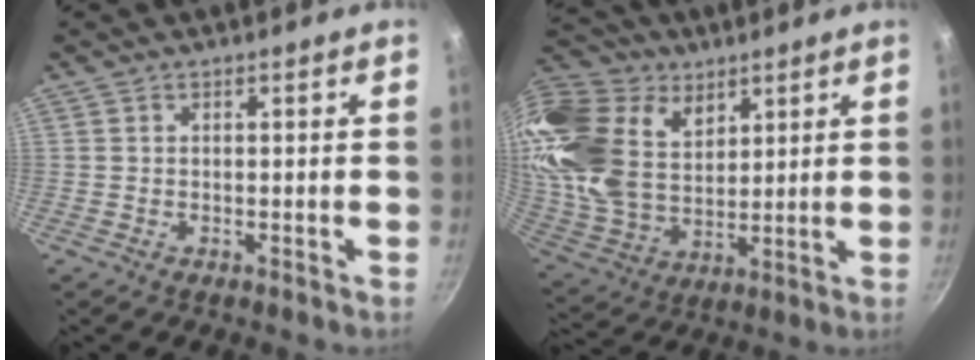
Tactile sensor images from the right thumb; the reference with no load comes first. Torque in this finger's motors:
{"motor_torque": [0.48, 2.22, 1.41, 1.36, 0.44]}